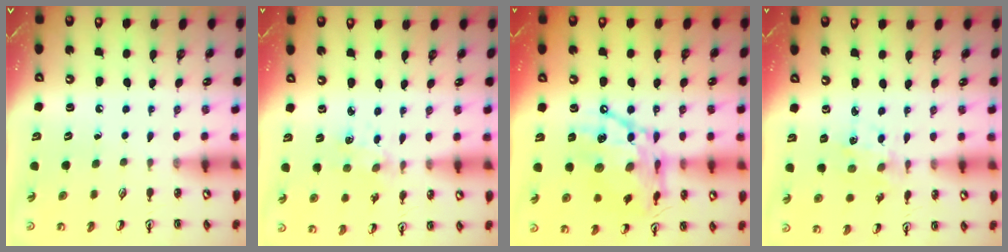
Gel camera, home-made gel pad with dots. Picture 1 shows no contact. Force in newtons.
{"total": 2.0, "press": 2.0, "slide": 0.3}
{"total": 18.8, "press": 18.8, "slide": 1.7}
{"total": 2.0, "press": 2.0, "slide": 0.5}